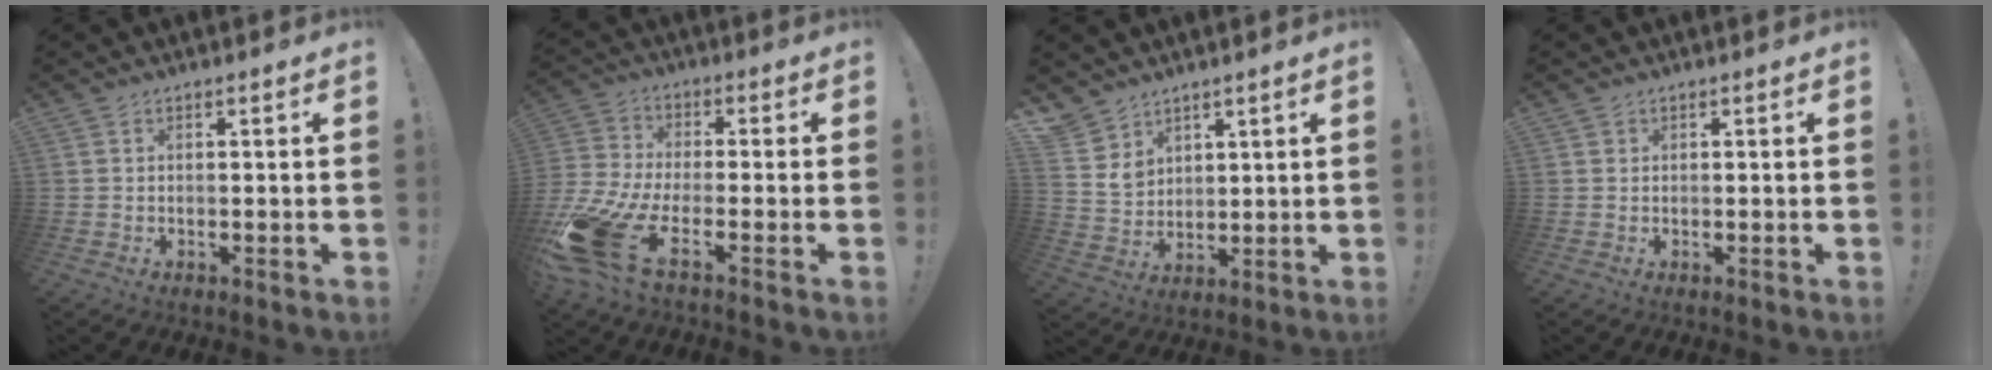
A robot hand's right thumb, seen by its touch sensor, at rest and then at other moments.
{"total": 15.0, "force": [-7.5, 5.6, 11.8], "torque": [-0.245, 0.029, -0.130]}
{"total": 7.4, "force": [5.0, 5.4, 0.3], "torque": [-0.011, -0.047, 0.100]}
{"total": 0.7, "force": [0.4, 0.6, 0.0], "torque": [0.008, -0.001, 0.006]}